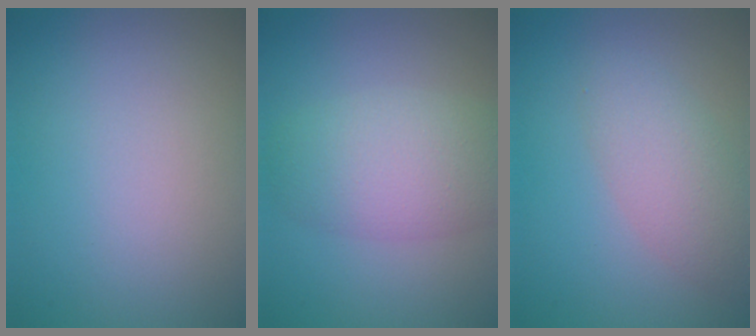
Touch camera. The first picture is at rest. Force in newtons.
{"total": 5.5, "press": 5.5, "slide": 0.4}
{"total": 3.3, "press": 3.3, "slide": 0.2}